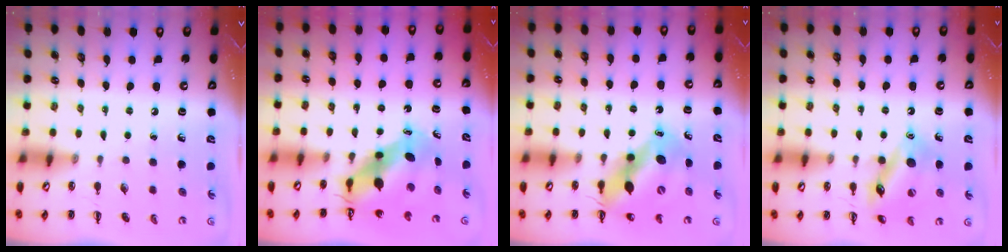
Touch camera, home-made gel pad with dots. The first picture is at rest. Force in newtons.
{"total": 7.3, "press": 7.1, "slide": 1.9}
{"total": 12.9, "press": 12.4, "slide": 3.4}
{"total": 14.6, "press": 14.4, "slide": 2.2}